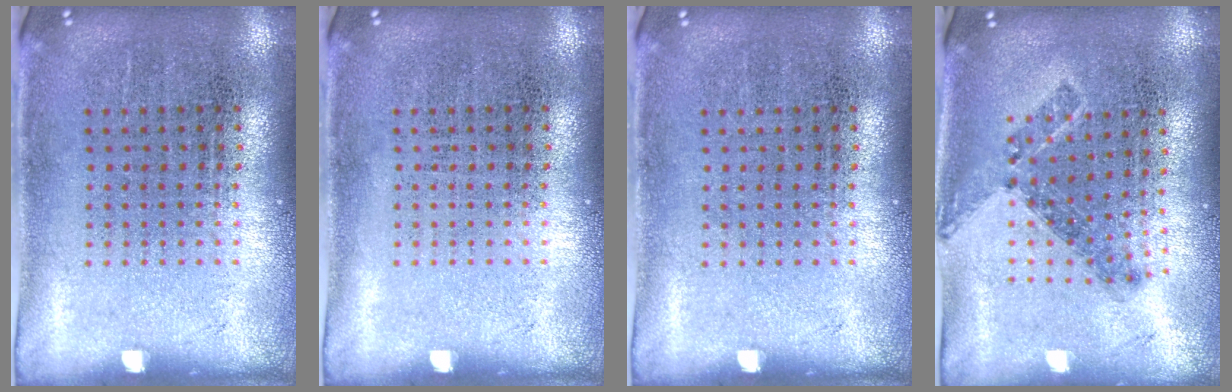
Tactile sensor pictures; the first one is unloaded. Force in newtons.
{"total": 0.0}
{"total": 0.0}
{"total": 0.8, "press": 0.8, "slide": 0.3}